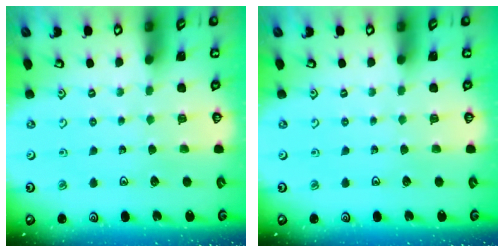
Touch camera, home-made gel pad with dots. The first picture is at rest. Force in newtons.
{"total": 0.0}